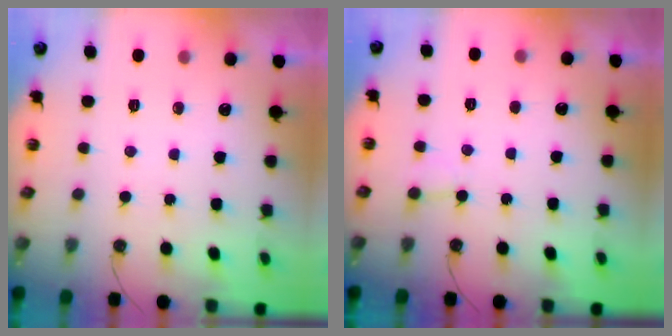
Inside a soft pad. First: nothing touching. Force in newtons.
{"total": 4.7, "press": 4.6, "slide": 0.6}